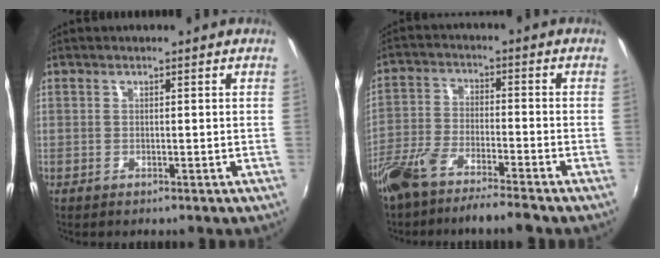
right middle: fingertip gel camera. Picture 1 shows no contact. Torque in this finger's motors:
{"motor_torque": [1.08, -1.06, 0.62, 0.21]}